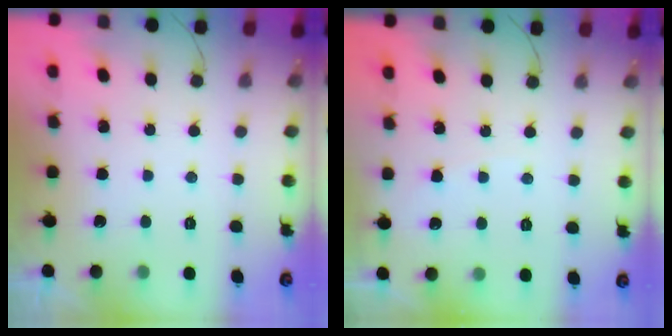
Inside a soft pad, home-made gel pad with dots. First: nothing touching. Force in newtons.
{"total": 2.5, "press": 2.5, "slide": 0.3}